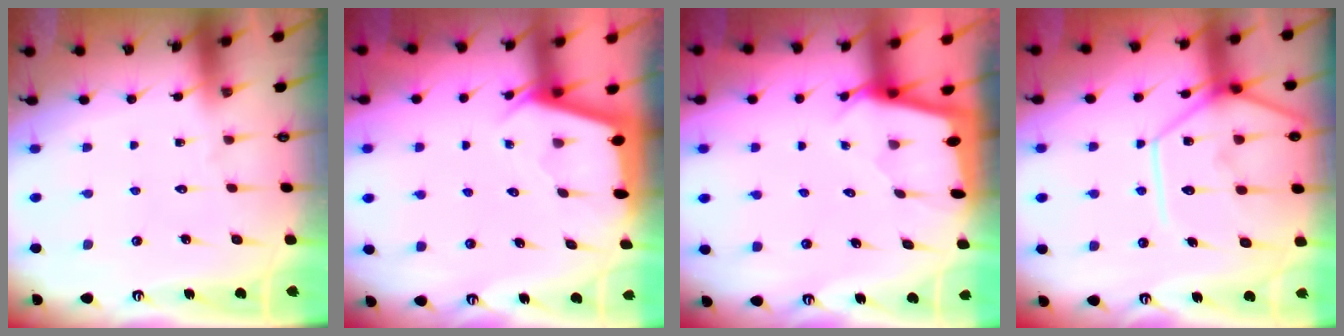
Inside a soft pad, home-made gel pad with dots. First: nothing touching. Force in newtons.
{"total": 2.3, "press": 2.3, "slide": 0.3}
{"total": 1.7, "press": 1.7, "slide": 0.2}
{"total": 17.2, "press": 17.1, "slide": 1.6}